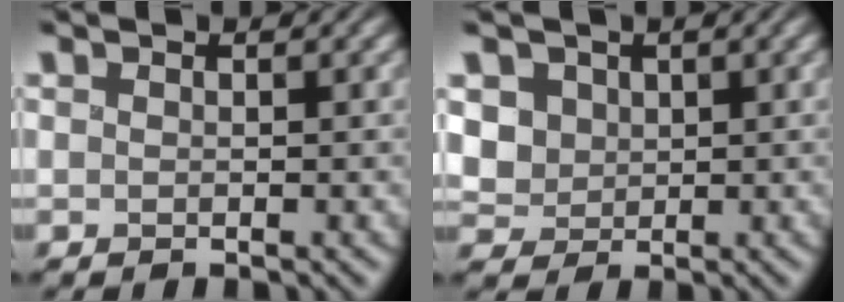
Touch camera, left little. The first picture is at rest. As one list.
[{"total": 3.5, "force": [0.4, 3.1, 1.5], "torque": [-0.045, -0.002, 0.007]}]